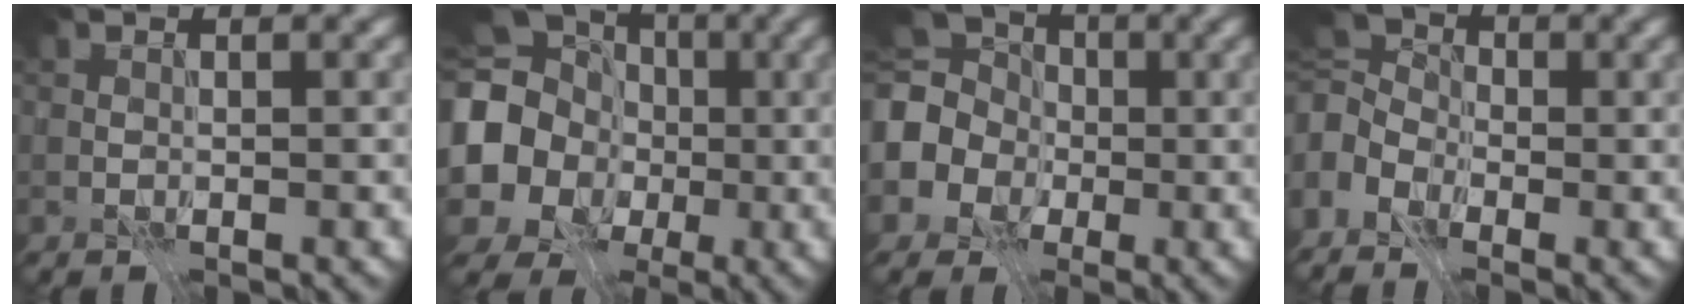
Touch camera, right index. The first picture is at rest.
{"total": 17.8, "force": [0.6, 16.6, 6.5], "torque": [-0.195, 0.004, -0.037]}
{"total": 10.2, "force": [-0.3, 9.0, 4.7], "torque": [-0.105, 0.013, -0.050]}
{"total": 5.5, "force": [-2.4, 3.8, 3.3], "torque": [-0.081, -0.001, -0.063]}